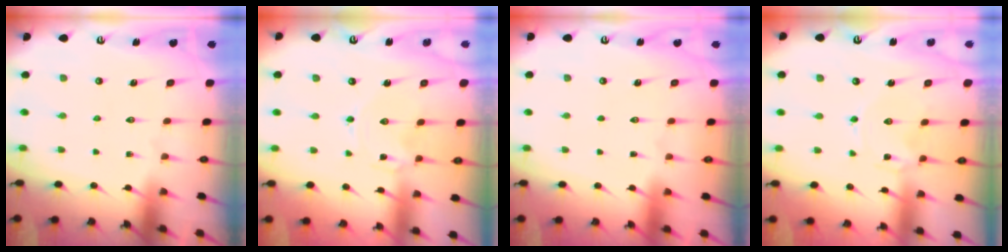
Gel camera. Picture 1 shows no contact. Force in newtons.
{"total": 0.0}
{"total": 1.6, "press": 1.6, "slide": 0.1}
{"total": 0.5, "press": 0.5, "slide": 0.1}